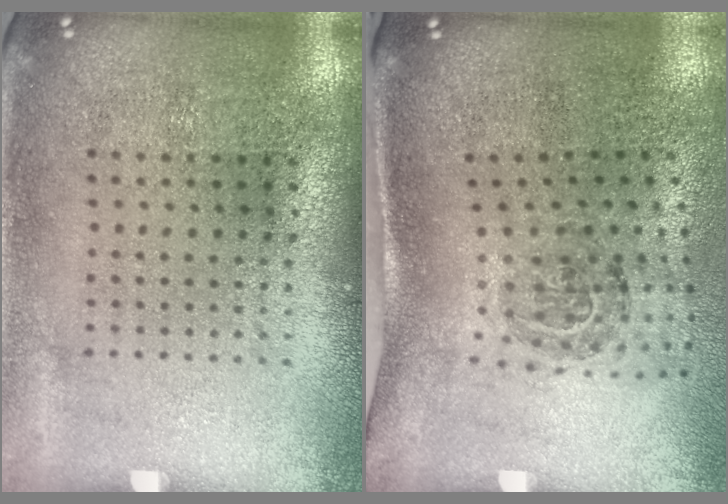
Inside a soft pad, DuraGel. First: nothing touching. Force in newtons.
{"total": 1.8, "press": 1.1, "slide": 1.4}